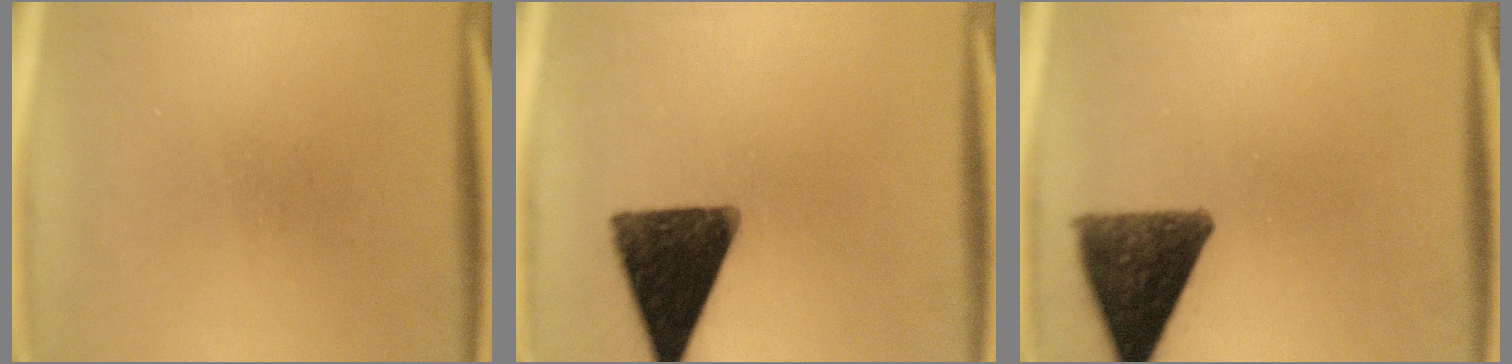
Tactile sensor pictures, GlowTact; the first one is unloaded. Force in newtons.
{"total": 14.0}
{"total": 11.5}